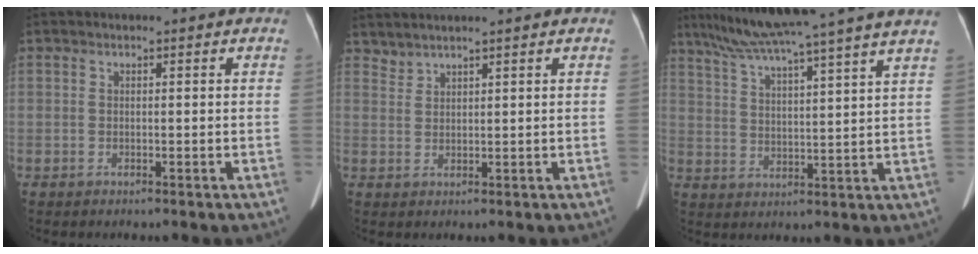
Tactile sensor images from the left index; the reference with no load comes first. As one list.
[{"total": 3.1, "force": [2.9, -0.2, 0.9], "torque": [-0.012, 0.022, 0.057]}, {"total": 18.9, "force": [15.5, -1.7, 10.6], "torque": [-0.180, 0.014, 0.219]}]